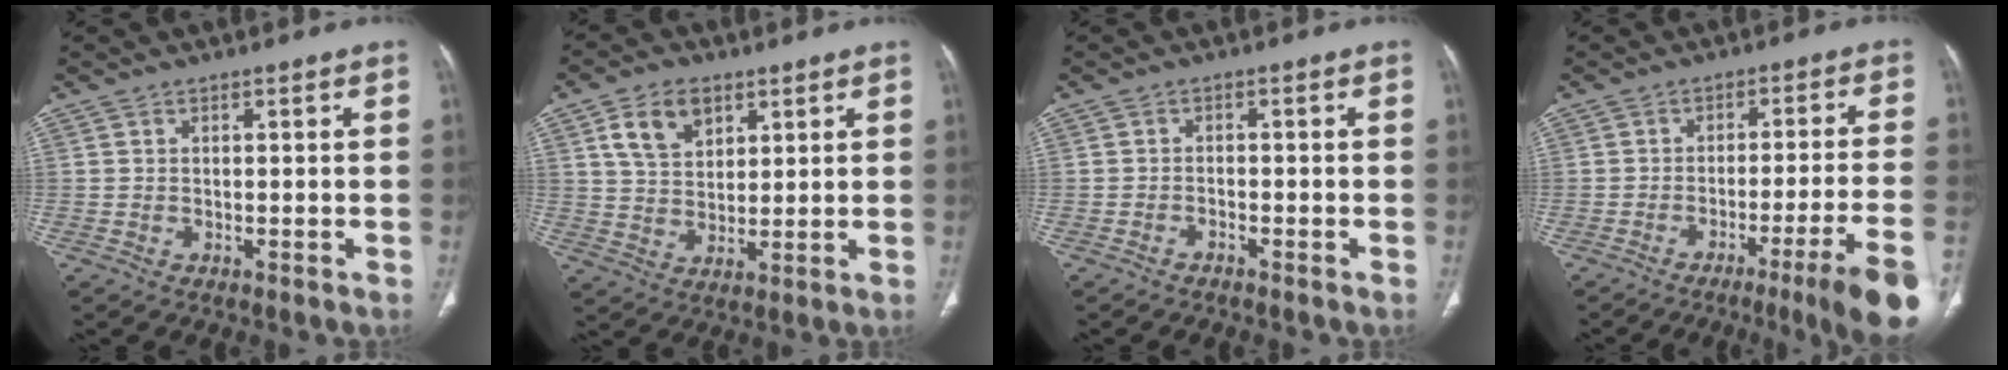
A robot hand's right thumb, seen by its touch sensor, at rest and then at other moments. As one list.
[{"total": 8.8, "force": [4.3, 5.8, 5.1], "torque": [-0.070, -0.015, 0.082]}, {"total": 1.0, "force": [-1.0, 0.2, 0.2], "torque": [-0.012, 0.011, -0.014]}, {"total": 13.5, "force": [-7.7, -0.7, 11.1], "torque": [-0.130, 0.031, -0.108]}]